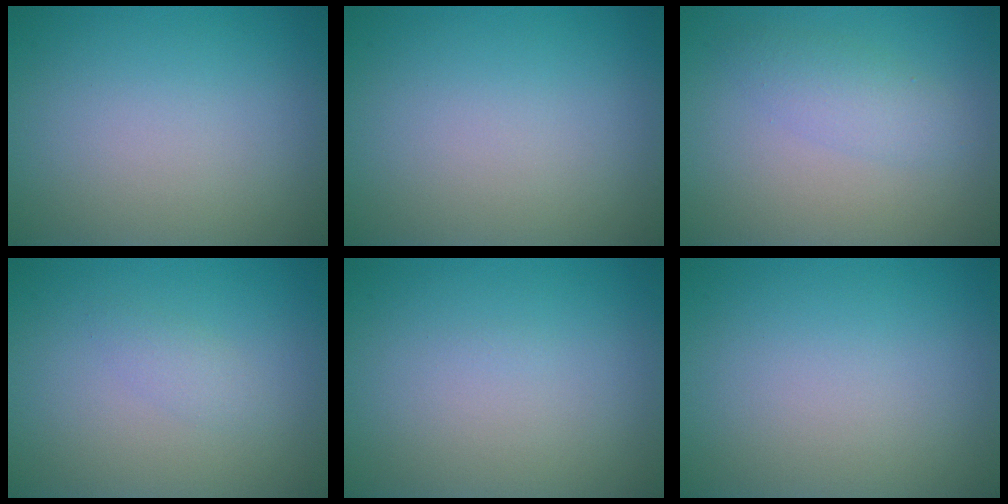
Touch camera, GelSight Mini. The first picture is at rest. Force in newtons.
{"total": 0.0}
{"total": 2.2, "press": 2.2, "slide": 0.1}
{"total": 1.1, "press": 1.1, "slide": 0.0}
{"total": 0.0}
{"total": 0.0}